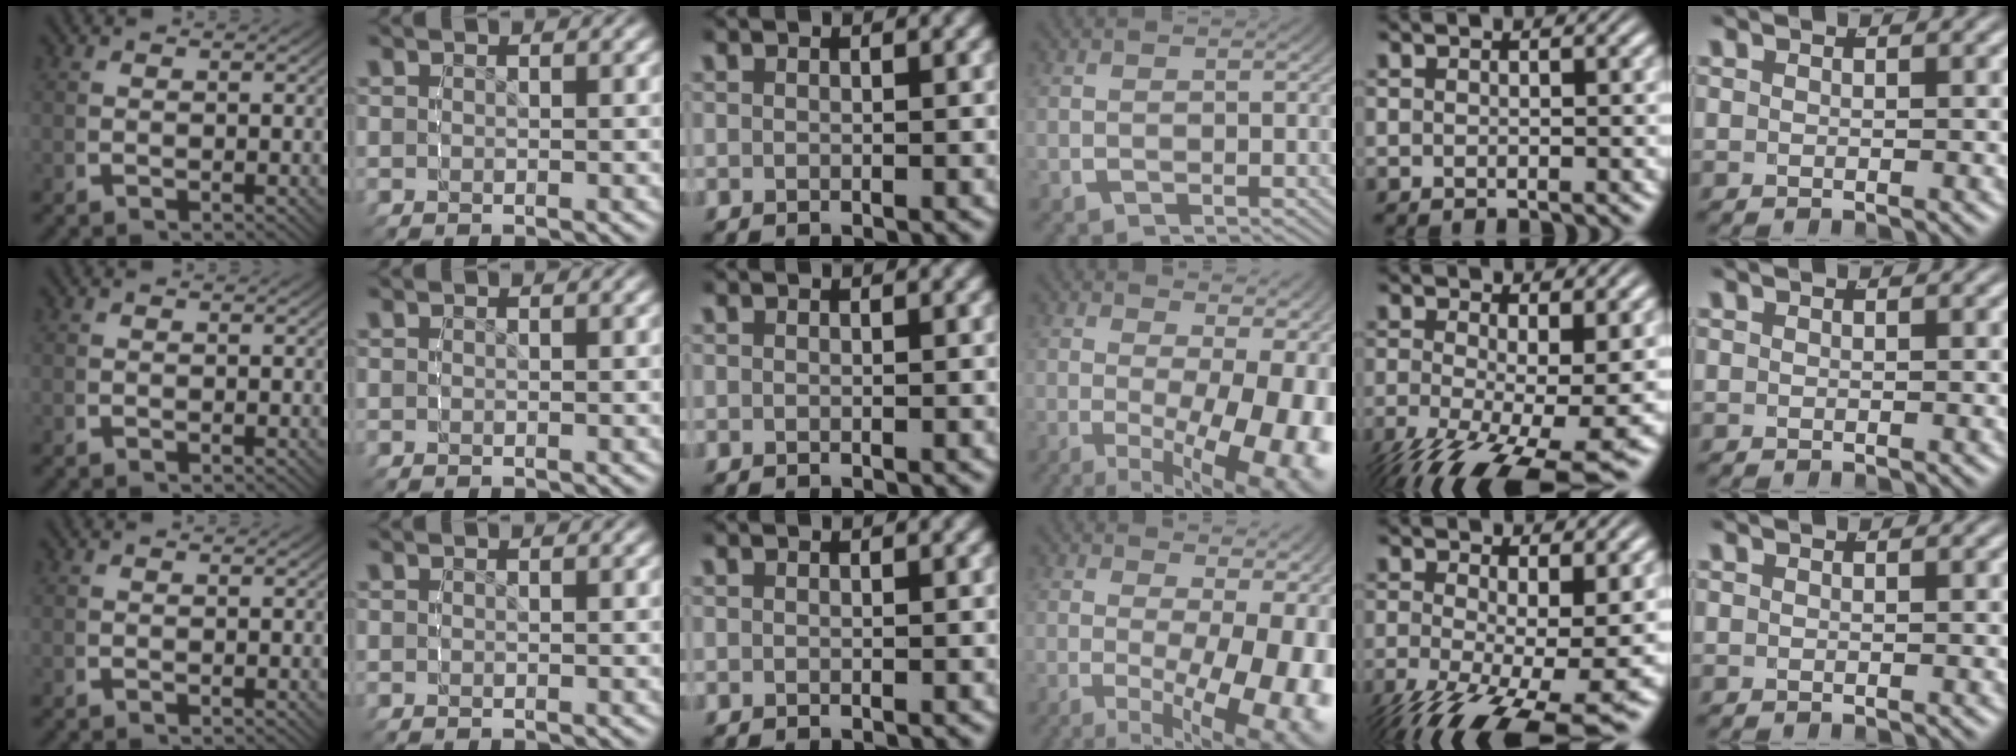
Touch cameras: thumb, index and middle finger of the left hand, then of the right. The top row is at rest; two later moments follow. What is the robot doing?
{"motion": "lift_and_place", "object": "toy banana"}